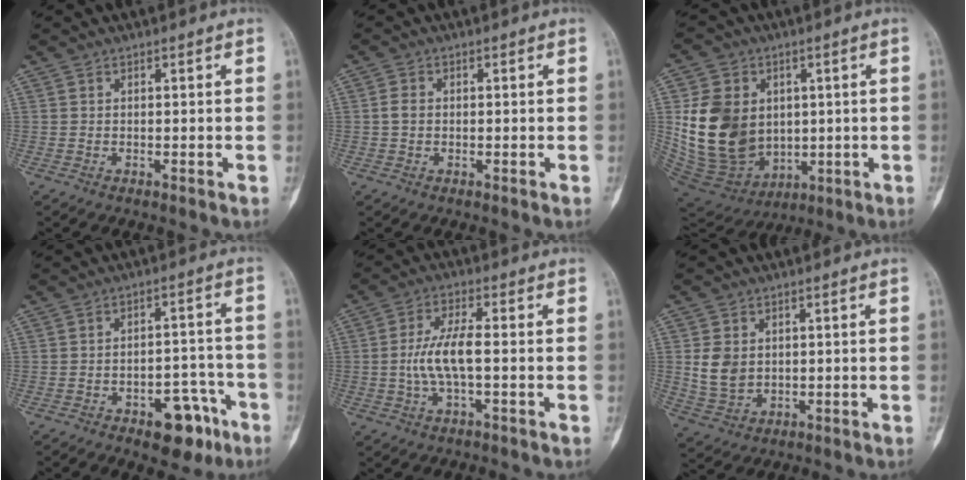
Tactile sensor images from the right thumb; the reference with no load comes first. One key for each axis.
{"total": 2.2, "fx": 0.1, "fy": 1.7, "fz": 1.4, "tx": -0.028, "ty": 0.004, "tz": -0.001}
{"total": 18.4, "fx": 1.7, "fy": 14.3, "fz": 11.4, "tx": -0.184, "ty": -0.013, "tz": 0.059}
{"total": 9.8, "fx": -5.3, "fy": 5.1, "fz": 6.5, "tx": -0.057, "ty": 0.045, "tz": -0.065}
{"total": 7.3, "fx": -0.8, "fy": 2.2, "fz": 6.9, "tx": -0.151, "ty": 0.015, "tz": -0.019}
{"total": 6.6, "fx": 1.0, "fy": 5.1, "fz": 4.0, "tx": -0.066, "ty": -0.007, "tz": 0.033}